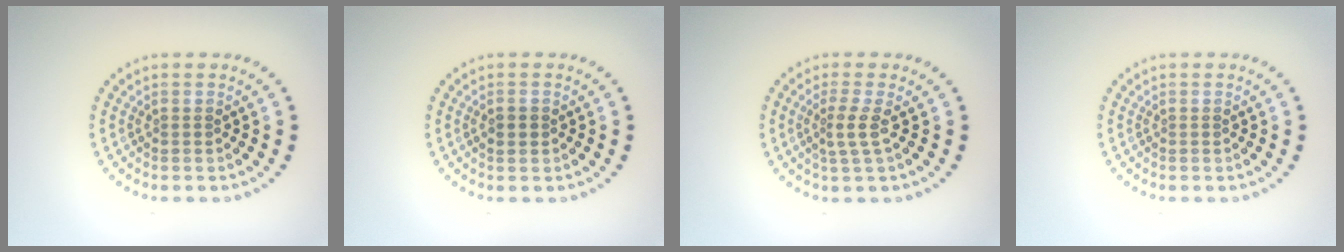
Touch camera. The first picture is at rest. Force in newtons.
{"total": 1.0, "press": 1.0, "slide": 0.1}
{"total": 1.9, "press": 1.3, "slide": 1.3}
{"total": 0.0}